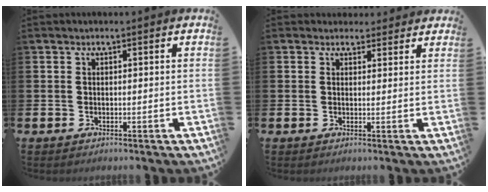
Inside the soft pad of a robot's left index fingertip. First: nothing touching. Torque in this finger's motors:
{"motor_torque": [0.98, -1.16, 0.42, 0.00]}